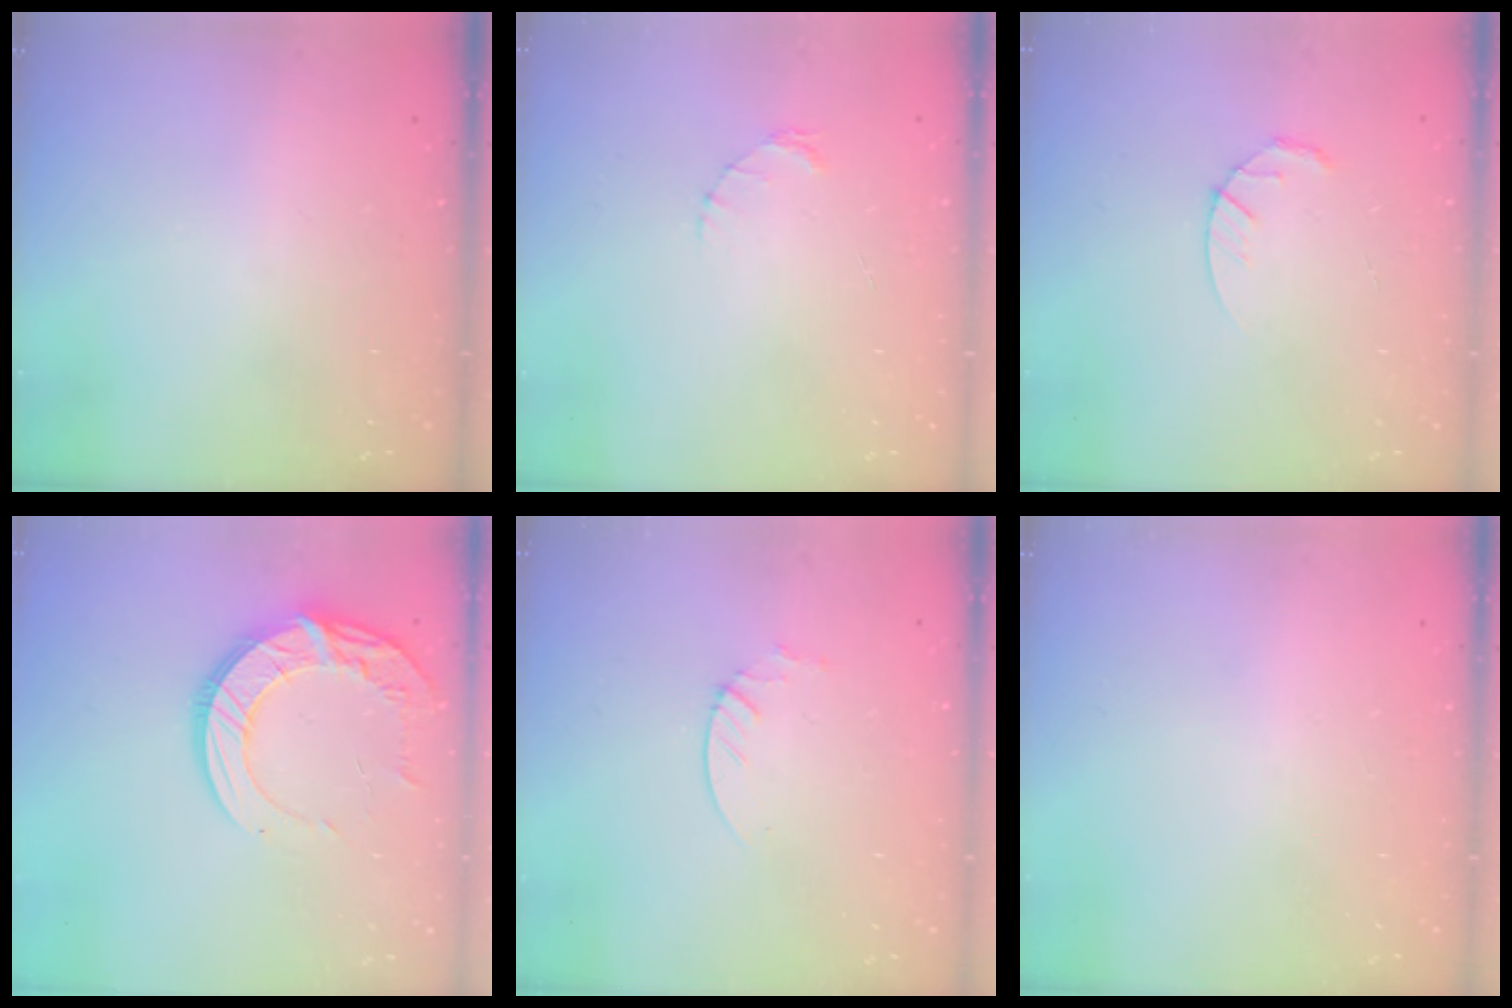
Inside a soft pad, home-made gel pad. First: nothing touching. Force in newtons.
{"total": 1.6, "press": 1.5, "slide": 0.3}
{"total": 3.9, "press": 3.9, "slide": 0.5}
{"total": 13.6, "press": 13.5, "slide": 1.2}
{"total": 1.9, "press": 1.9, "slide": 0.2}
{"total": 0.0}